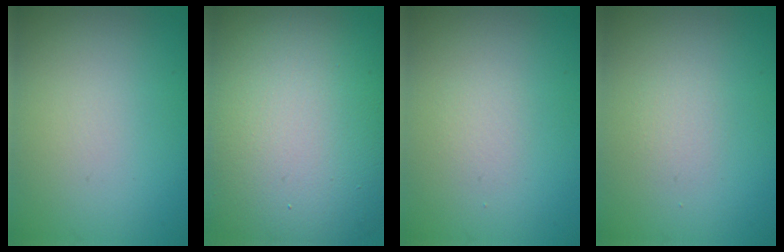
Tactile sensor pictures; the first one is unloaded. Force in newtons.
{"total": 19.1, "press": 19.1, "slide": 1.0}
{"total": 0.7, "press": 0.7, "slide": 0.0}
{"total": 0.9, "press": 0.9, "slide": 0.0}